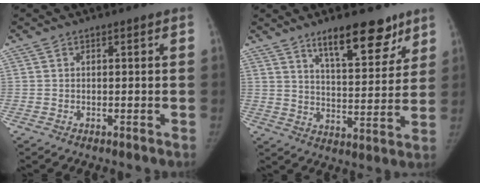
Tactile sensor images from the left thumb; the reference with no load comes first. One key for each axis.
{"total": 13.7, "fx": 9.3, "fy": 4.9, "fz": 8.7, "tx": -0.089, "ty": -0.057, "tz": 0.147}